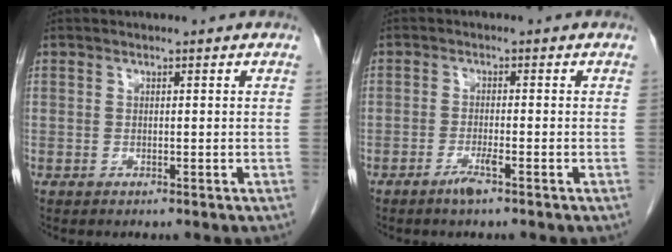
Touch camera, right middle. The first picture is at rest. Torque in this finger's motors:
{"motor_torque": [-0.13, -0.07, 0.04, 0.03]}